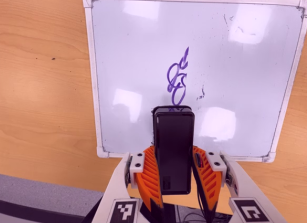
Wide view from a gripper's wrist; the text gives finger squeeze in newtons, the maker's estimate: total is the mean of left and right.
{"total": 10.0, "left": 8.3, "right": 11.8}